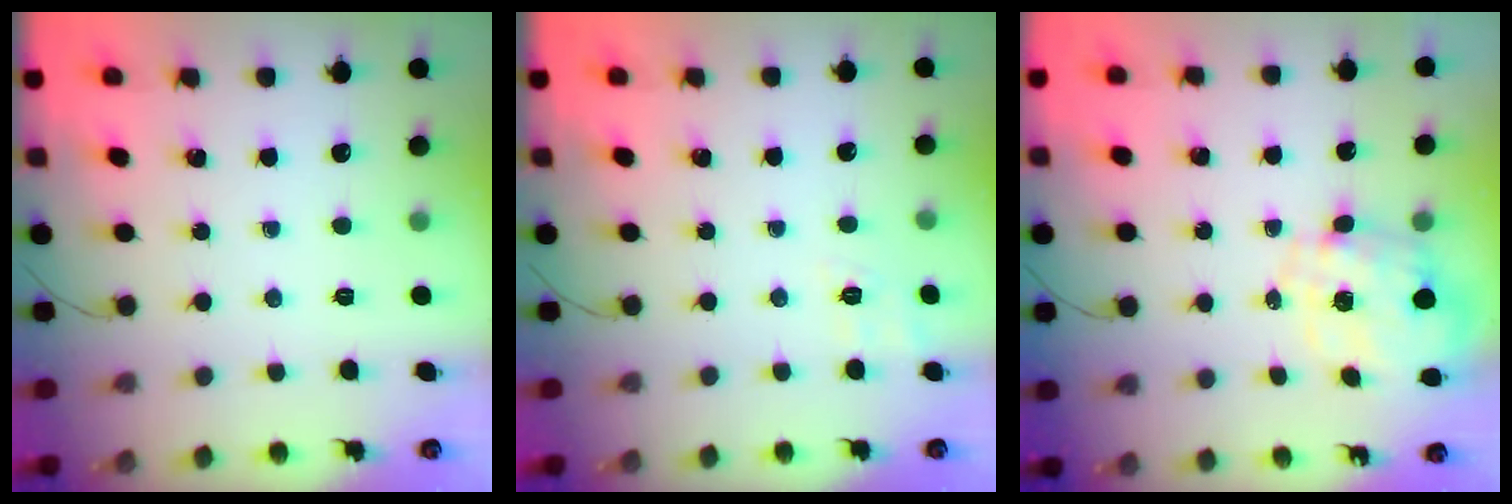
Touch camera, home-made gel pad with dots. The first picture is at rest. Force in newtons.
{"total": 2.8, "press": 2.1, "slide": 1.9}
{"total": 2.7, "press": 2.5, "slide": 1.0}